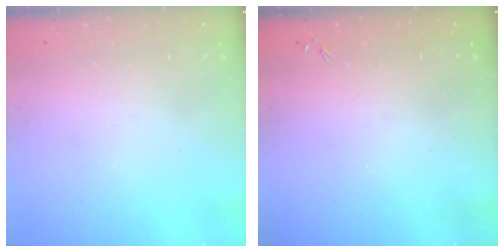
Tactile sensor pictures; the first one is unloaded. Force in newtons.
{"total": 0.0}